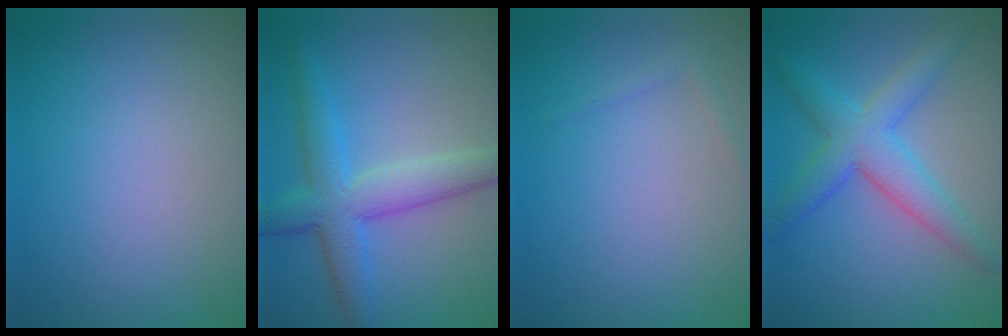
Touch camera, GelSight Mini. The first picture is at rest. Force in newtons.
{"total": 5.6, "press": 5.6, "slide": 0.1}
{"total": 0.7, "press": 0.7, "slide": 0.1}
{"total": 5.2, "press": 5.2, "slide": 0.1}